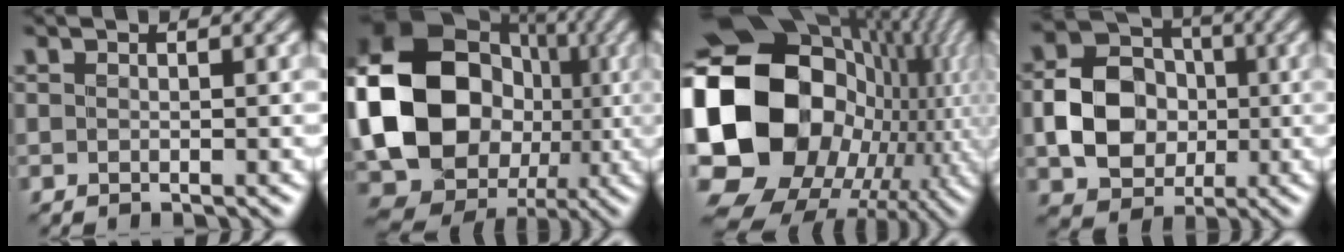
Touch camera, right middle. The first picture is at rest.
{"total": 19.9, "force": [-1.0, 17.1, 10.1], "torque": [-0.193, -0.020, -0.036]}
{"total": 21.3, "force": [-1.9, 17.4, 12.2], "torque": [-0.257, 0.002, -0.037]}
{"total": 7.0, "force": [-0.8, 5.7, 4.0], "torque": [-0.066, 0.005, -0.022]}